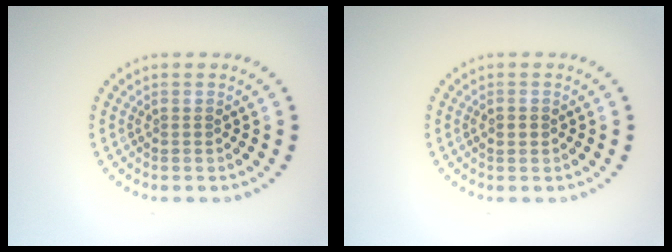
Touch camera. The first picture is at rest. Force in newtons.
{"total": 1.5, "press": 1.5, "slide": 0.1}